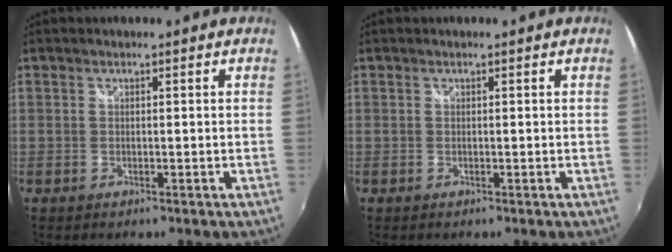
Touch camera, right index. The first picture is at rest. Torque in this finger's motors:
{"motor_torque": [-0.02, 0.02, 0.00, 0.00]}